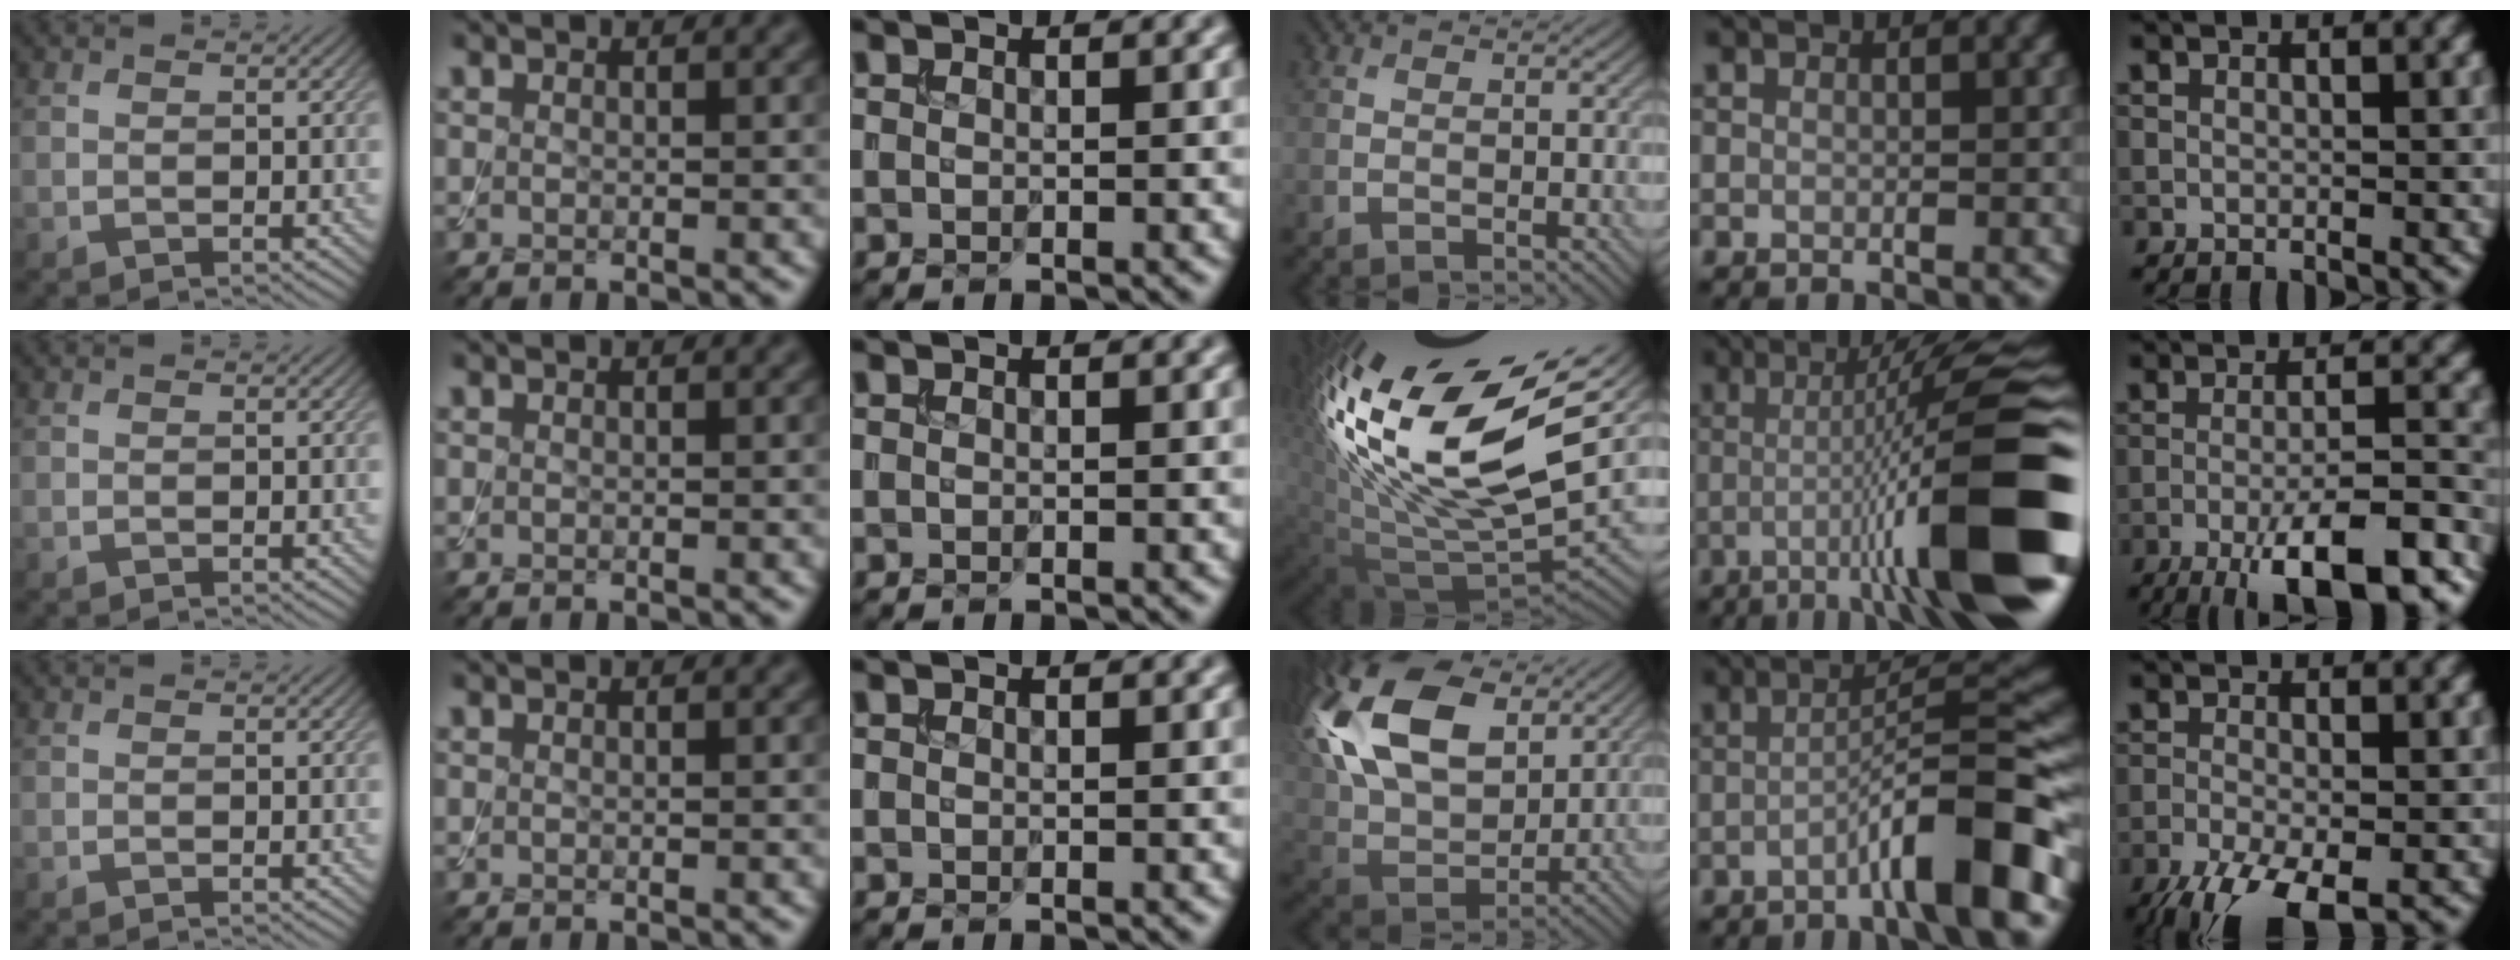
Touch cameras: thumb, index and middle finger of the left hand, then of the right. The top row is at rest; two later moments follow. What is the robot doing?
{"motion": "assemble", "object": "toy tower of hanoi"}